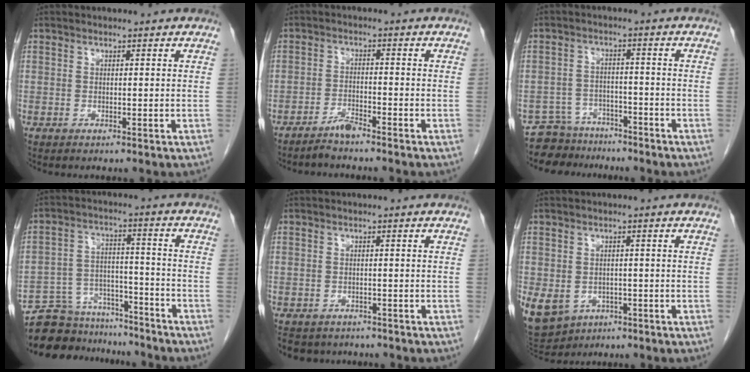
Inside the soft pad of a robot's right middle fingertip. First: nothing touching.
{"total": 2.7, "force": [-2.6, -0.2, 0.9], "torque": [-0.020, -0.007, -0.051]}
{"total": 6.9, "force": [-6.1, 3.3, -0.7], "torque": [0.015, 0.021, -0.101]}
{"total": 13.6, "force": [-12.6, 5.0, 1.5], "torque": [-0.029, 0.040, -0.196]}
{"total": 6.4, "force": [-5.5, 3.1, 1.0], "torque": [-0.011, -0.002, -0.072]}
{"total": 16.9, "force": [-7.4, 13.5, 7.0], "torque": [-0.224, -0.008, -0.097]}